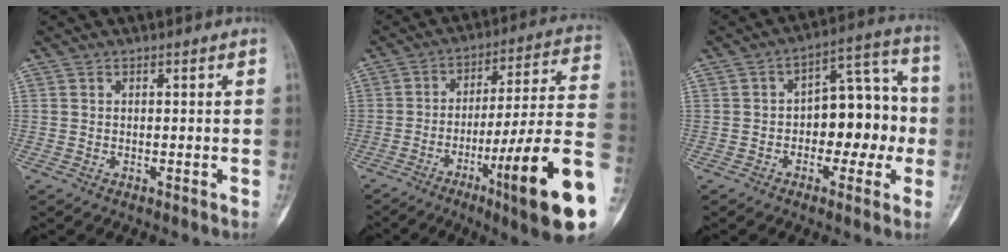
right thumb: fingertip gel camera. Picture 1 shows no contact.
{"total": 22.5, "force": [-7.9, 1.7, 20.9], "torque": [-0.285, 0.017, -0.120]}
{"total": 12.7, "force": [-1.6, 7.6, 10.0], "torque": [-0.094, 0.052, -0.027]}